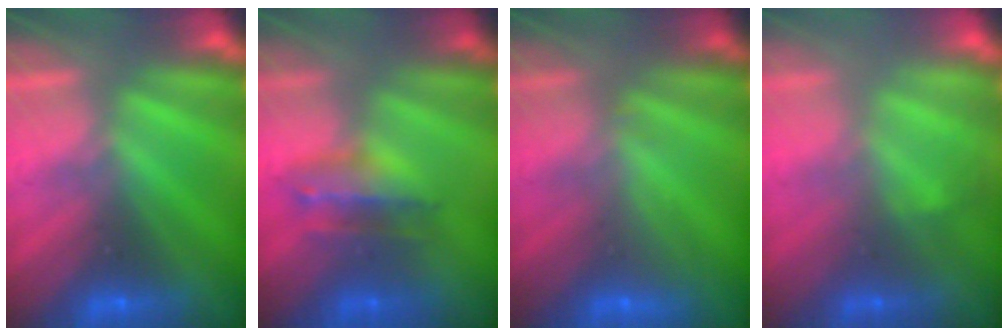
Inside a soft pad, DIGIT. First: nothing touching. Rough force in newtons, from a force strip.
{"total": 2.7}
{"total": 2.3}
{"total": 2.5}